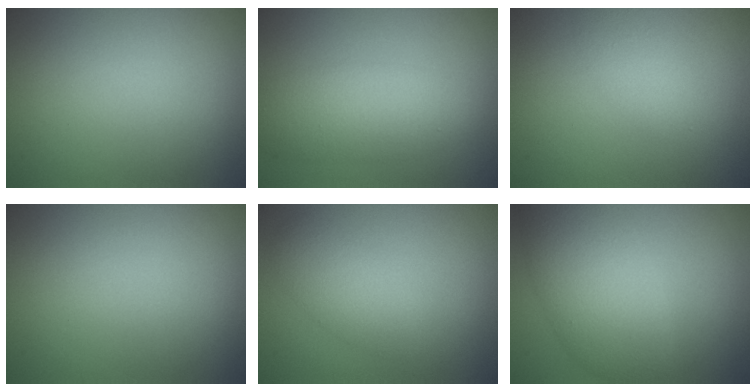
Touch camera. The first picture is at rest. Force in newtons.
{"total": 4.6, "press": 4.6, "slide": 0.1}
{"total": 1.8, "press": 1.8, "slide": 0.0}
{"total": 0.0}
{"total": 2.7, "press": 2.7, "slide": 0.1}
{"total": 7.0, "press": 7.0, "slide": 0.3}